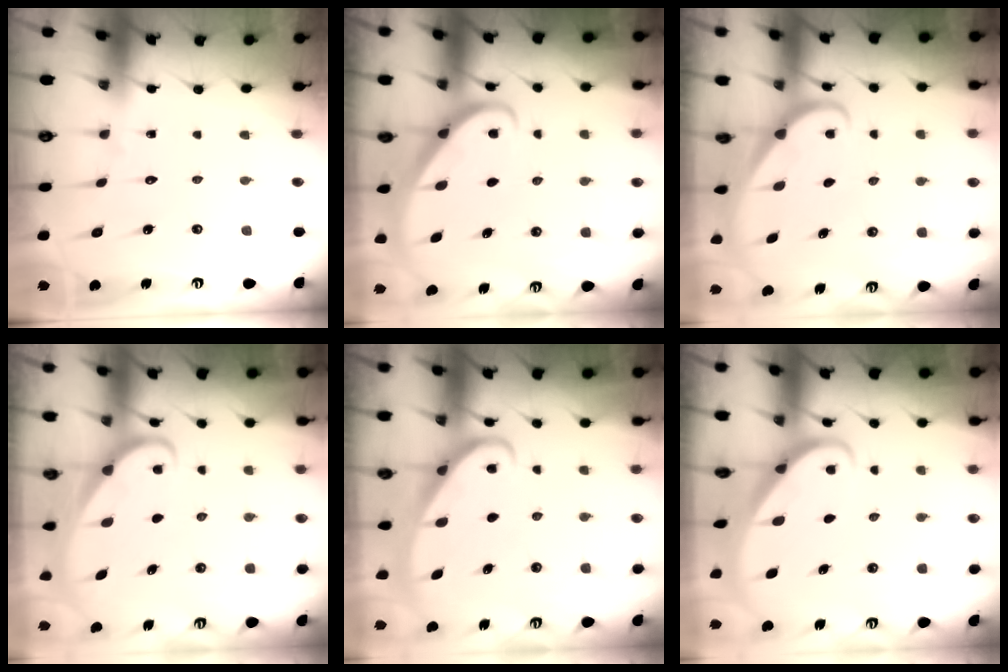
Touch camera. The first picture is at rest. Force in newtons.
{"total": 2.7, "press": 2.7, "slide": 0.2}
{"total": 1.6, "press": 1.6, "slide": 0.1}
{"total": 1.7, "press": 1.7, "slide": 0.2}
{"total": 2.8, "press": 2.8, "slide": 0.4}
{"total": 3.1, "press": 3.1, "slide": 0.4}